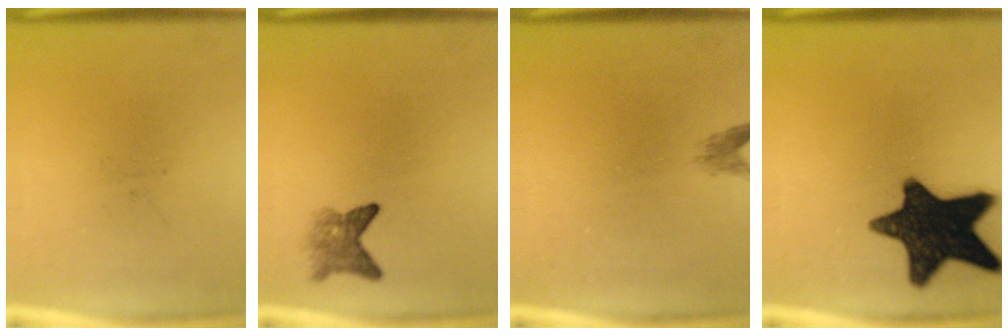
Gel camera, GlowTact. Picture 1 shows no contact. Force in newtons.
{"total": 2.8}
{"total": 1.4}
{"total": 17.0}